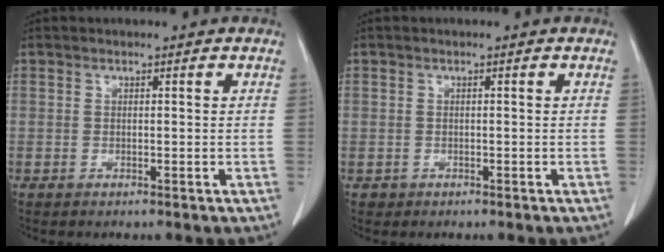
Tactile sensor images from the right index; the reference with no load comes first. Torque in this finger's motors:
{"motor_torque": [-1.13, 1.00, -1.05, -0.20]}